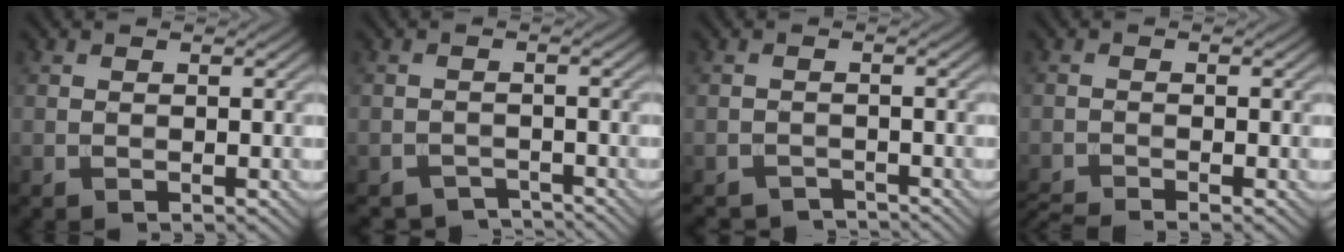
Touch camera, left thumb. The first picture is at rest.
{"total": 2.6, "force": [-2.5, 0.9, 0.4], "torque": [-0.002, 0.000, -0.044]}
{"total": 2.4, "force": [-2.3, 0.7, 0.3], "torque": [-0.001, 0.001, -0.041]}
{"total": 2.9, "force": [-2.5, 0.1, 1.4], "torque": [-0.028, -0.004, -0.053]}